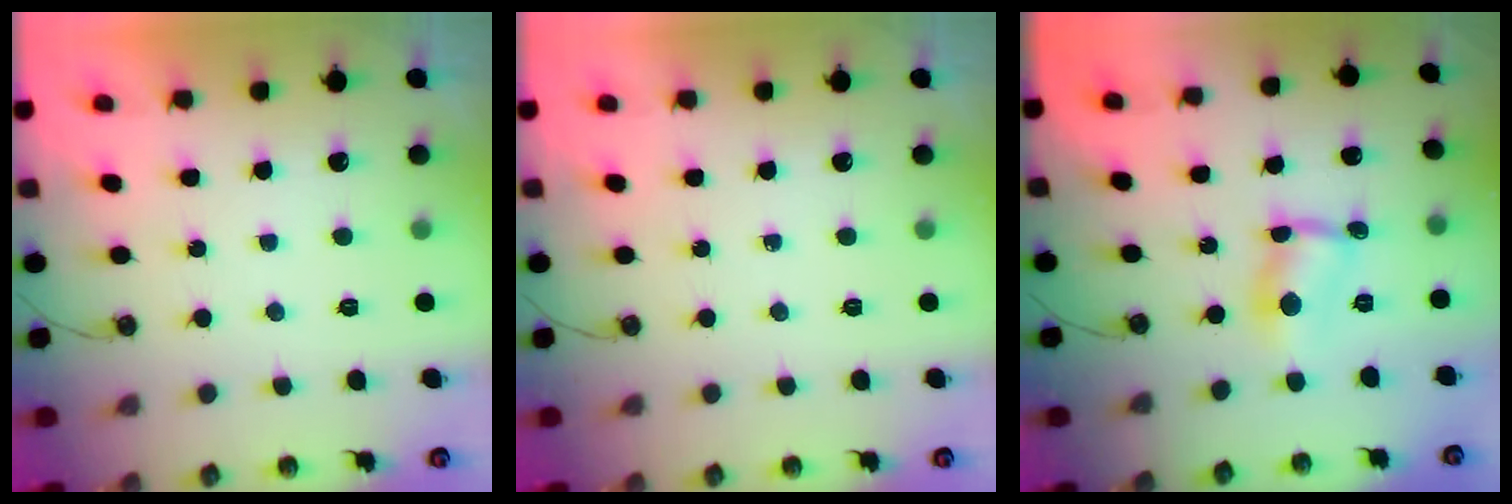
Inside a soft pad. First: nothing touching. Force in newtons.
{"total": 0.0}
{"total": 4.3, "press": 4.3, "slide": 0.2}